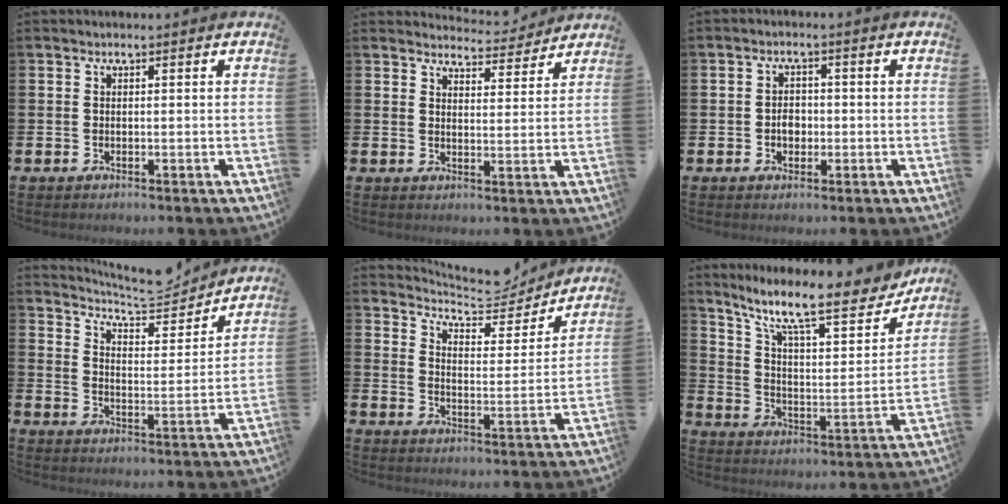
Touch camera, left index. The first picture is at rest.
{"total": 4.1, "force": [4.0, 0.7, 0.0], "torque": [-0.002, -0.032, 0.068]}
{"total": 2.4, "force": [-0.5, 1.8, 1.5], "torque": [-0.012, -0.001, -0.016]}
{"total": 6.4, "force": [6.2, 1.2, 1.1], "torque": [-0.047, -0.047, 0.106]}
{"total": 6.4, "force": [6.0, 1.9, 1.2], "torque": [-0.043, -0.049, 0.098]}
{"total": 13.2, "force": [10.5, 3.3, 7.4], "torque": [-0.153, -0.064, 0.173]}